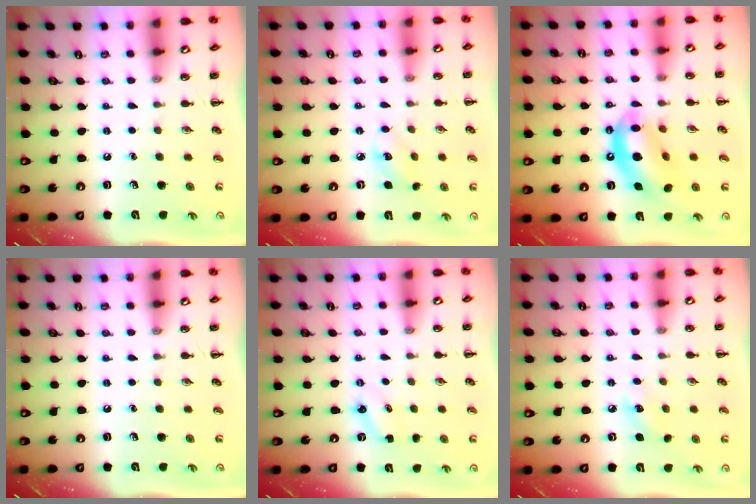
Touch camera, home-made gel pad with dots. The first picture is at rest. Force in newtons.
{"total": 3.7, "press": 3.6, "slide": 0.7}
{"total": 12.8, "press": 12.4, "slide": 3.4}
{"total": 0.0}
{"total": 2.8, "press": 2.7, "slide": 0.7}
{"total": 6.3, "press": 6.1, "slide": 1.6}